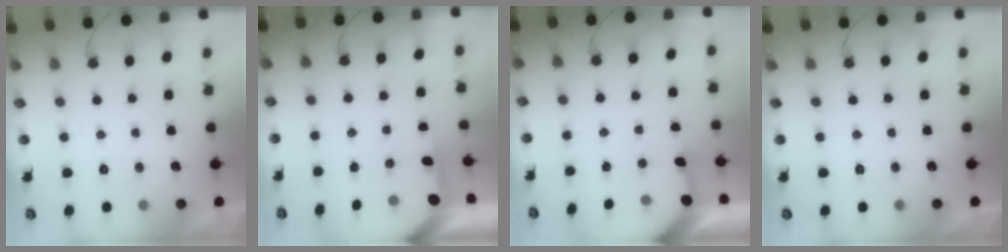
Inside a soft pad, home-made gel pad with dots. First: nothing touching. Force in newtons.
{"total": 3.2, "press": 3.2, "slide": 0.4}
{"total": 3.6, "press": 3.6, "slide": 0.4}
{"total": 0.0}